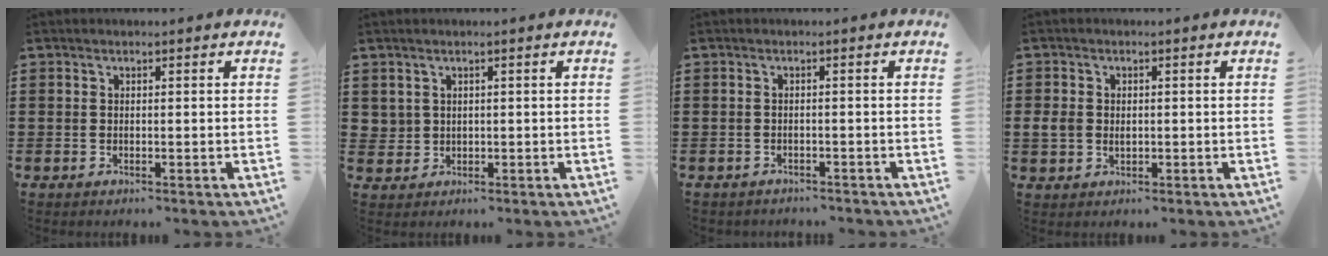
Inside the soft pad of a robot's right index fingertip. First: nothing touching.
{"total": 1.7, "force": [0.8, 1.5, 0.2], "torque": [-0.011, 0.008, 0.016]}
{"total": 1.1, "force": [-1.0, 0.3, 0.0], "torque": [-0.004, 0.002, -0.023]}
{"total": 2.5, "force": [-0.1, 2.0, 1.5], "torque": [-0.047, 0.001, -0.008]}